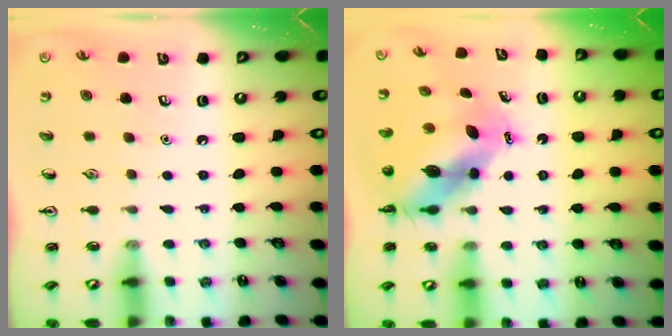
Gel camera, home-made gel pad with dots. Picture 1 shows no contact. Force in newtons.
{"total": 8.8, "press": 8.5, "slide": 2.4}